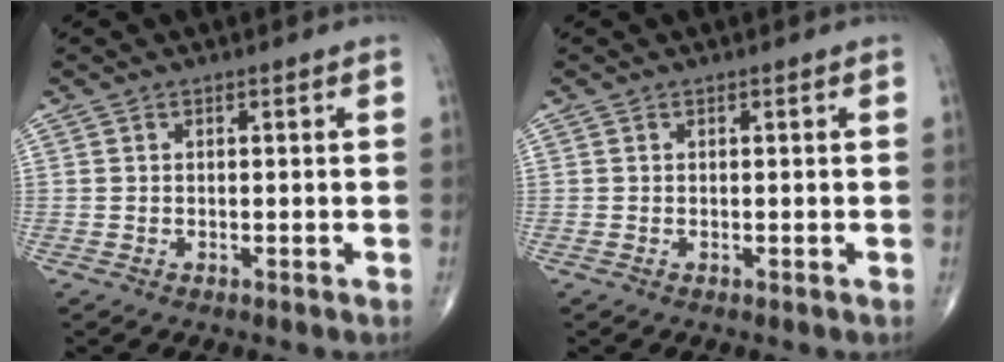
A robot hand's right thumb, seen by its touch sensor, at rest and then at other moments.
{"total": 0.0}